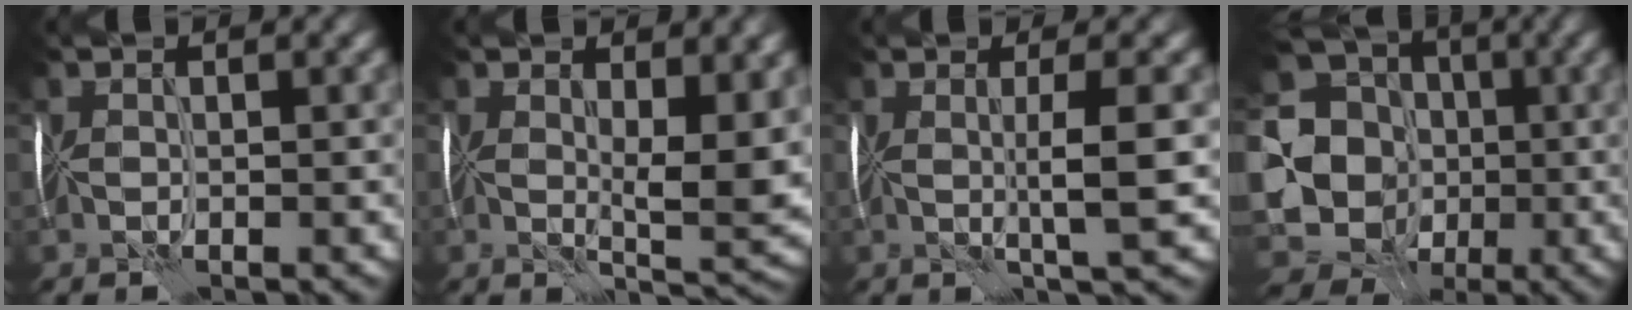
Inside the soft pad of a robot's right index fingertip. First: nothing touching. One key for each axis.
{"total": 5.6, "fx": 1.3, "fy": 1.9, "fz": 5.1, "tx": -0.082, "ty": -0.012, "tz": 0.026}
{"total": 3.3, "fx": -0.1, "fy": 0.4, "fz": 3.2, "tx": -0.052, "ty": 0.003, "tz": -0.004}
{"total": 13.6, "fx": -1.6, "fy": 12.8, "fz": 4.3, "tx": -0.117, "ty": -0.003, "tz": -0.040}